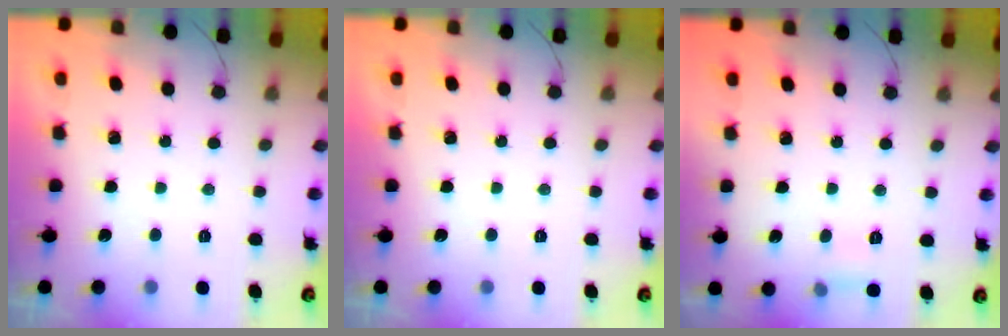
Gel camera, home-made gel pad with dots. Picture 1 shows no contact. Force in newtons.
{"total": 0.0}
{"total": 4.7, "press": 4.5, "slide": 1.5}